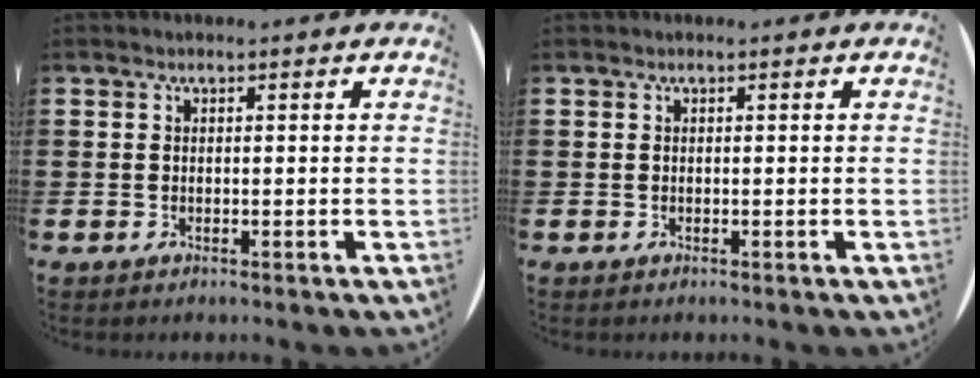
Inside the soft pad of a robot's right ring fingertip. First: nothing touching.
{"total": 0.0}